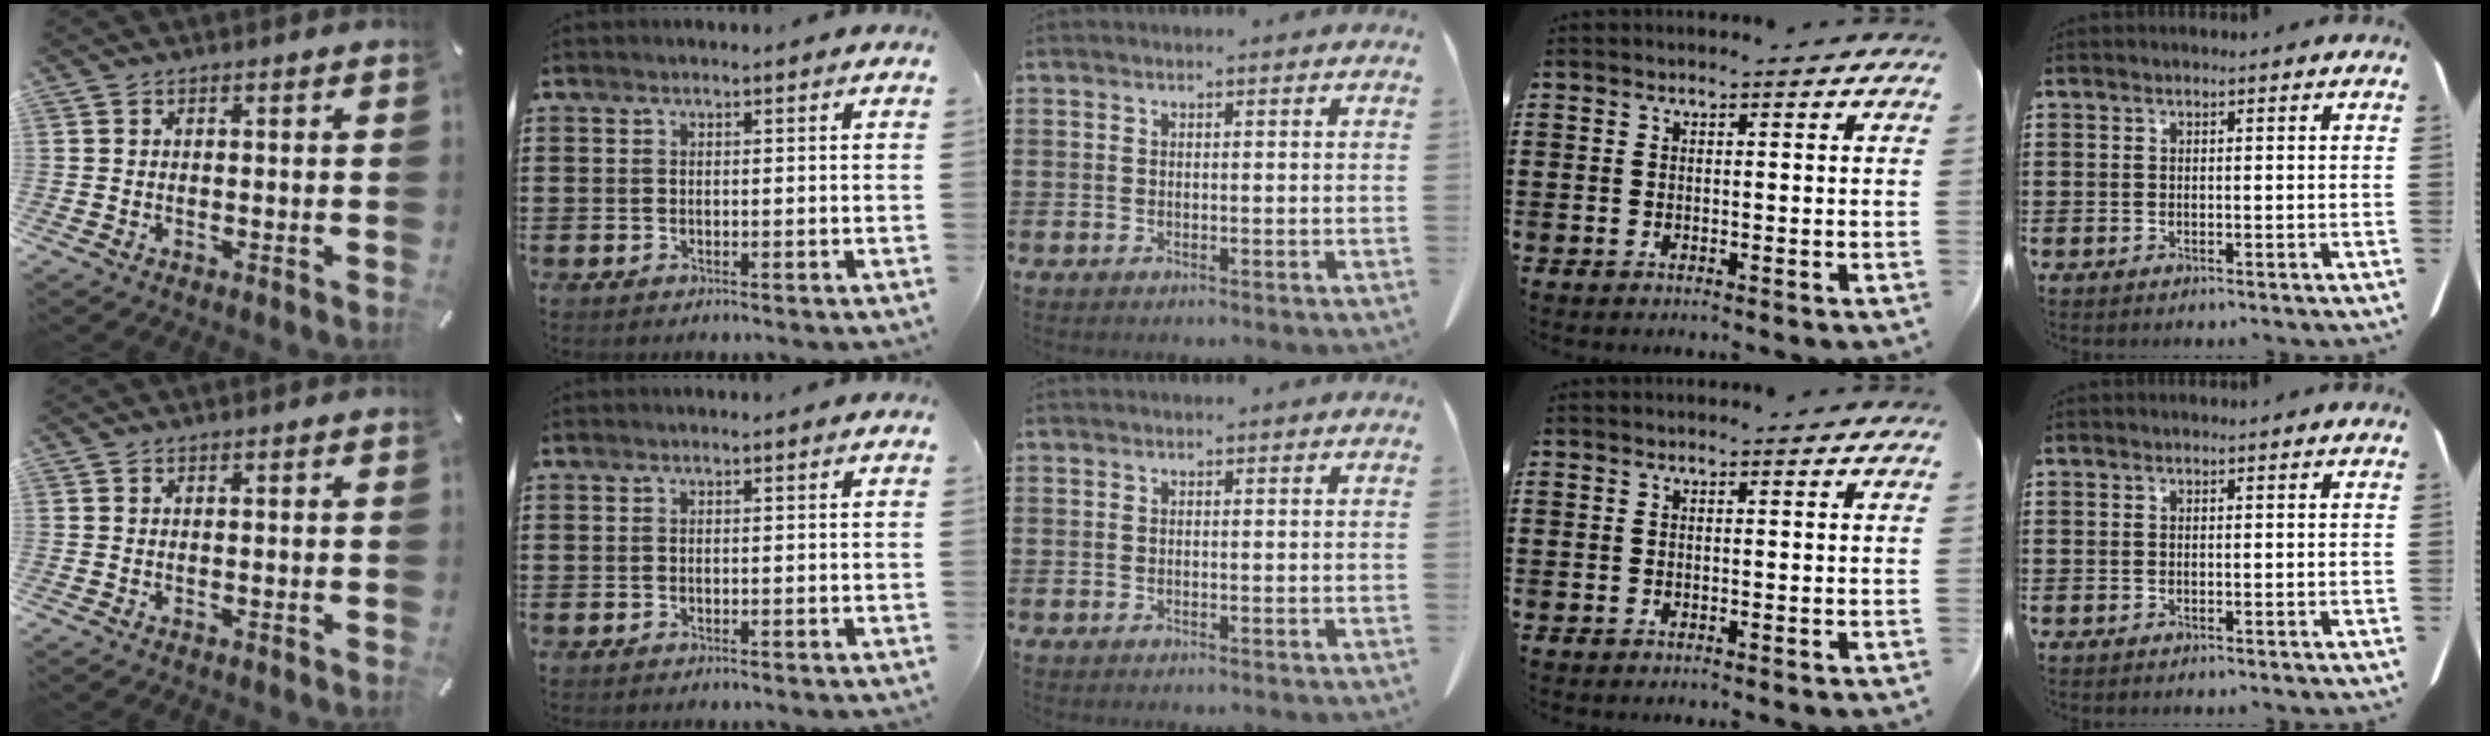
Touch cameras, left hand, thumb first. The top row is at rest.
{}